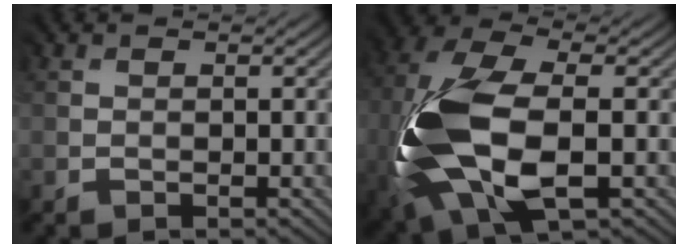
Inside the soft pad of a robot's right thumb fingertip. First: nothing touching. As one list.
[{"total": 14.4, "force": [-2.5, 7.9, 11.8], "torque": [-0.293, 0.001, -0.048]}]